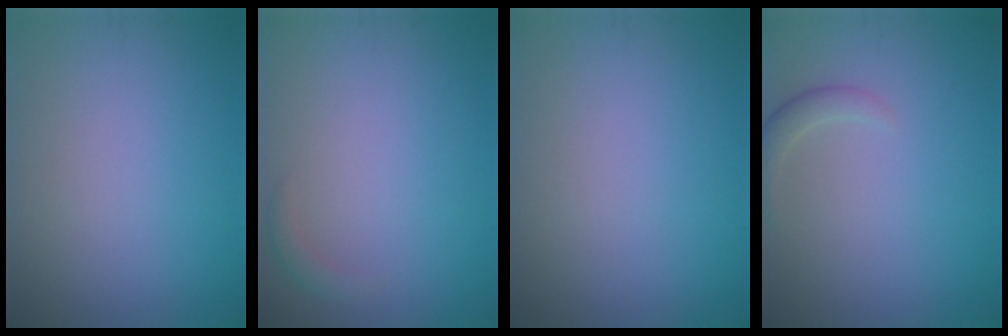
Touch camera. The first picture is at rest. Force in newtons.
{"total": 1.0, "press": 1.0, "slide": 0.0}
{"total": 0.0}
{"total": 1.5, "press": 1.5, "slide": 0.1}